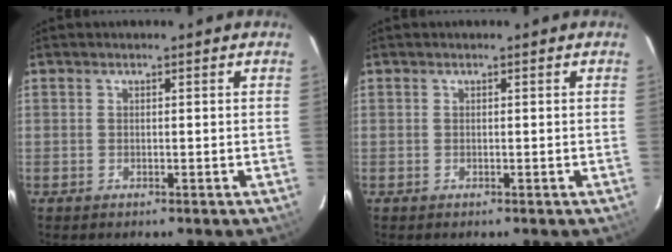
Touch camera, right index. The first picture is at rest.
{"total": 0.0}